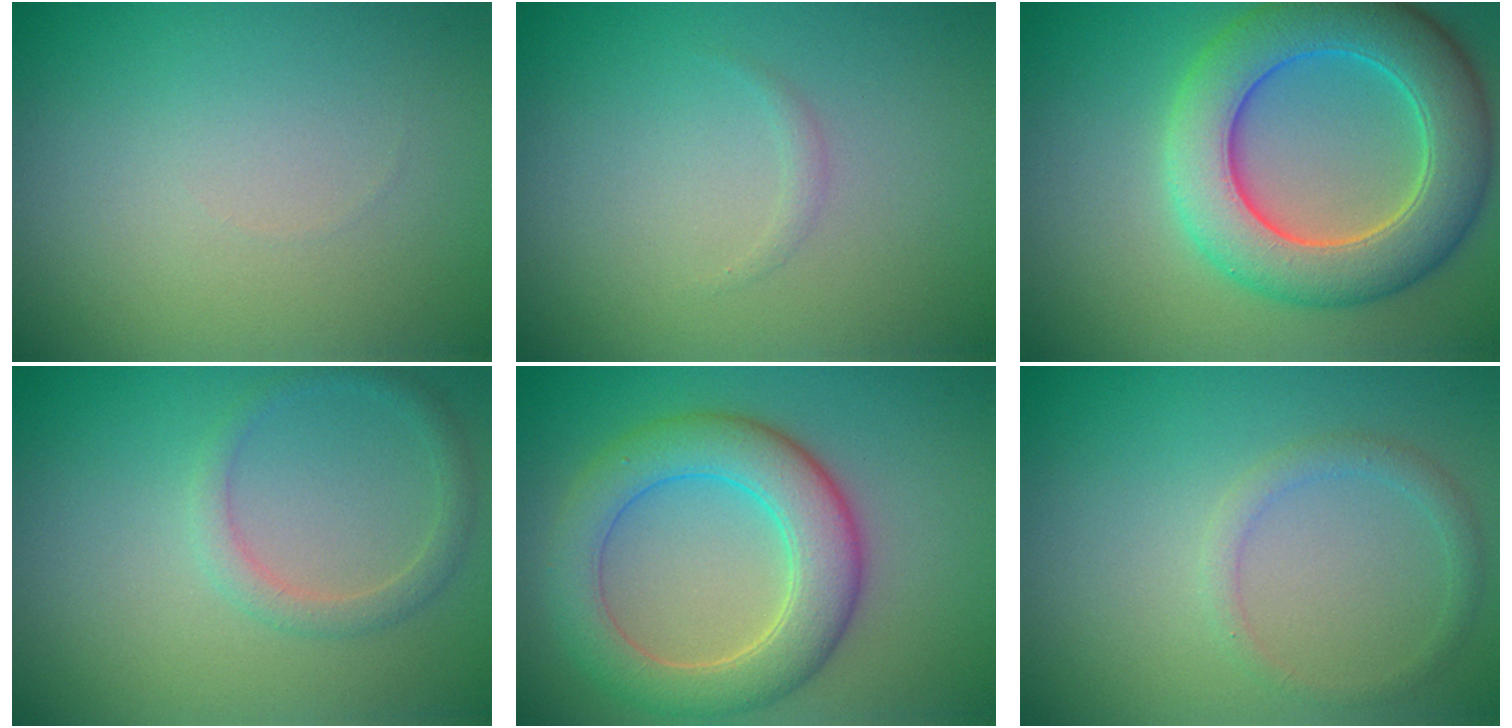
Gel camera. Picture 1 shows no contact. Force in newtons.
{"total": 0.5, "press": 0.5, "slide": 0.0}
{"total": 8.5, "press": 8.4, "slide": 0.4}
{"total": 1.7, "press": 1.7, "slide": 0.1}
{"total": 6.4, "press": 6.4, "slide": 0.4}
{"total": 1.5, "press": 1.5, "slide": 0.1}